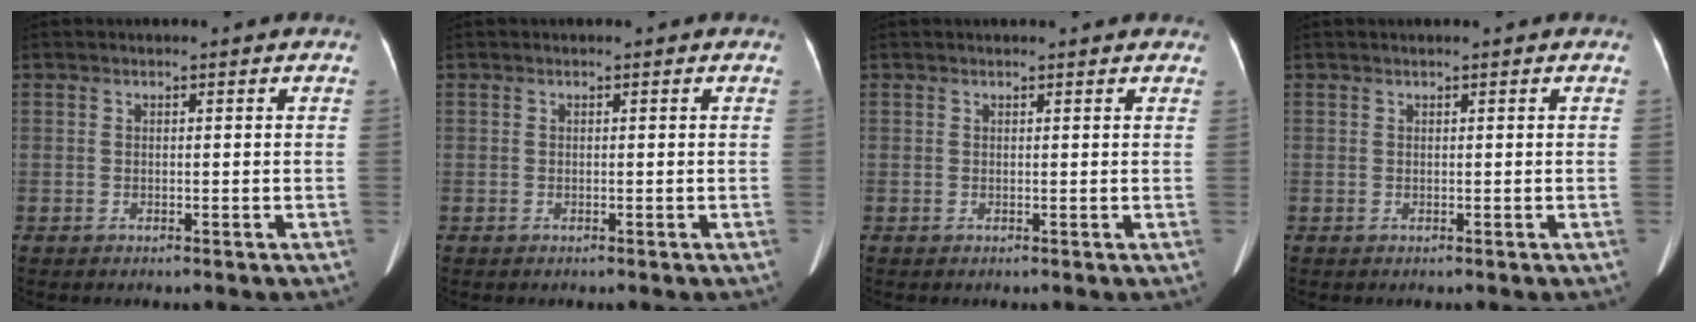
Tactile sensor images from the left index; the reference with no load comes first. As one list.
[{"total": 0.0}, {"total": 3.8, "force": [3.3, 0.9, 1.4], "torque": [-0.017, 0.020, 0.029]}, {"total": 0.0}]